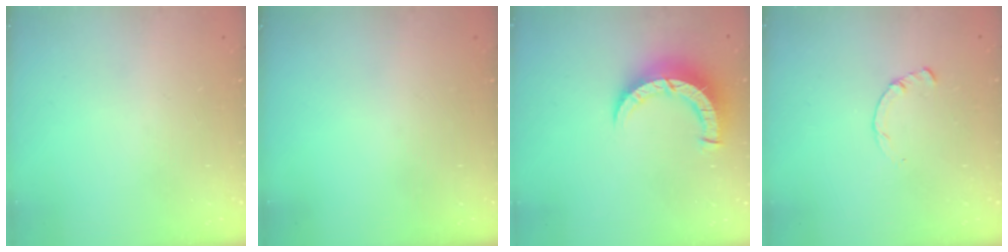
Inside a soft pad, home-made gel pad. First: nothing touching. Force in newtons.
{"total": 0.0}
{"total": 8.8, "press": 8.8, "slide": 1.1}
{"total": 2.2, "press": 2.2, "slide": 0.3}